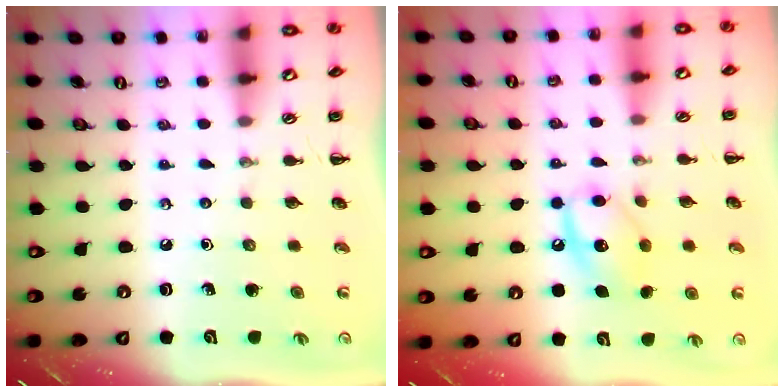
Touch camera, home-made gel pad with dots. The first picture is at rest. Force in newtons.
{"total": 11.4, "press": 11.3, "slide": 1.6}